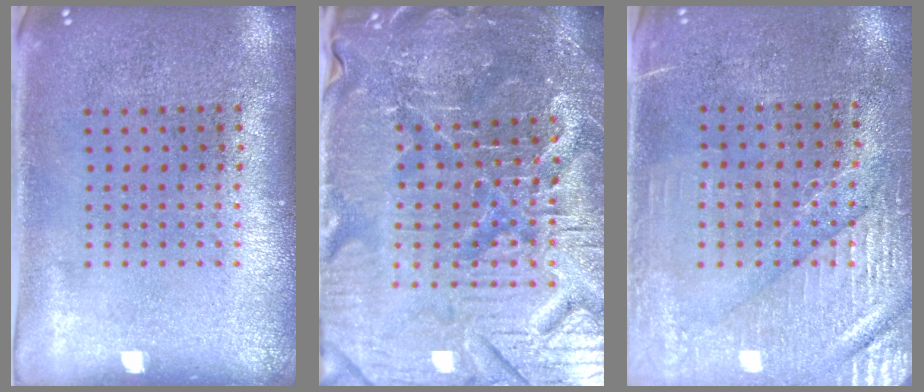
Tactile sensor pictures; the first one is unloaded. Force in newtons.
{"total": 5.6, "press": 5.3, "slide": 1.8}
{"total": 3.2, "press": 2.9, "slide": 1.1}